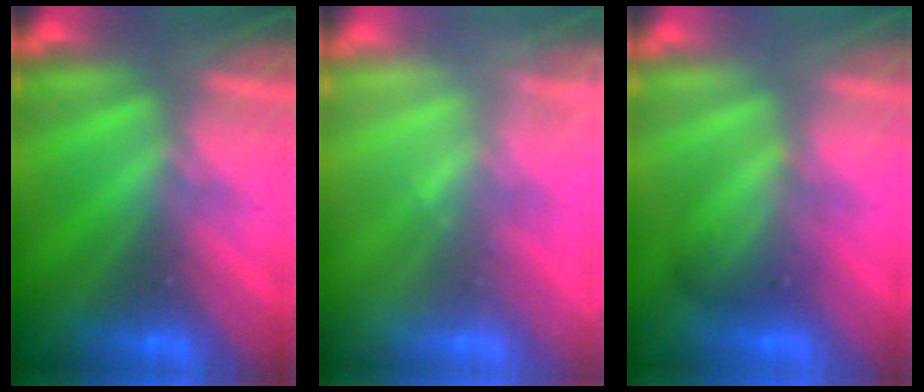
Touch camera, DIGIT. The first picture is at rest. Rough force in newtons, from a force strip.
{"total": 2.2}
{"total": 1.8}